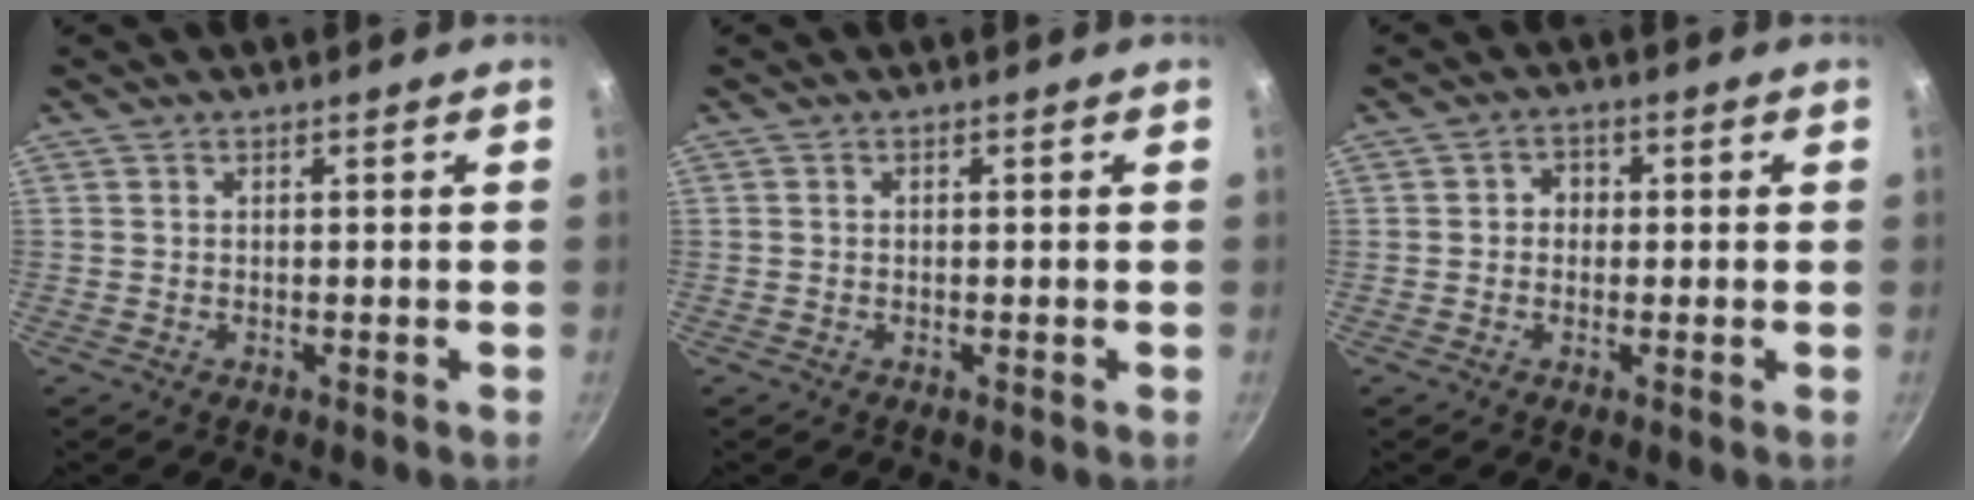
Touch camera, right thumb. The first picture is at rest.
{"total": 0.0}
{"total": 2.9, "force": [0.0, 2.6, 1.3], "torque": [0.000, 0.005, -0.004]}